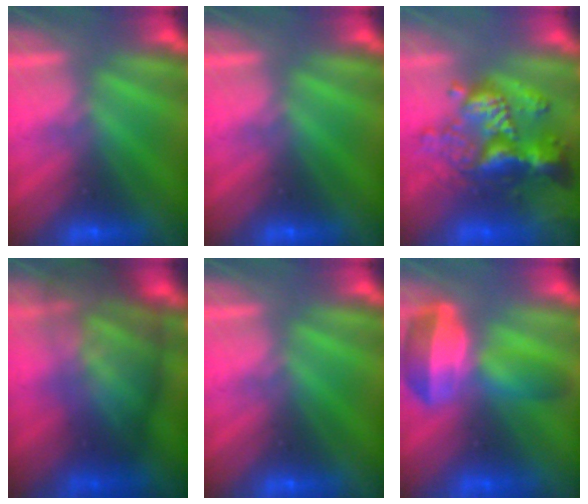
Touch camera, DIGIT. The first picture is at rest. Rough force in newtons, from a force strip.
{"total": 0.0}
{"total": 9.0}
{"total": 11.6}
{"total": 0.0}
{"total": 5.7}